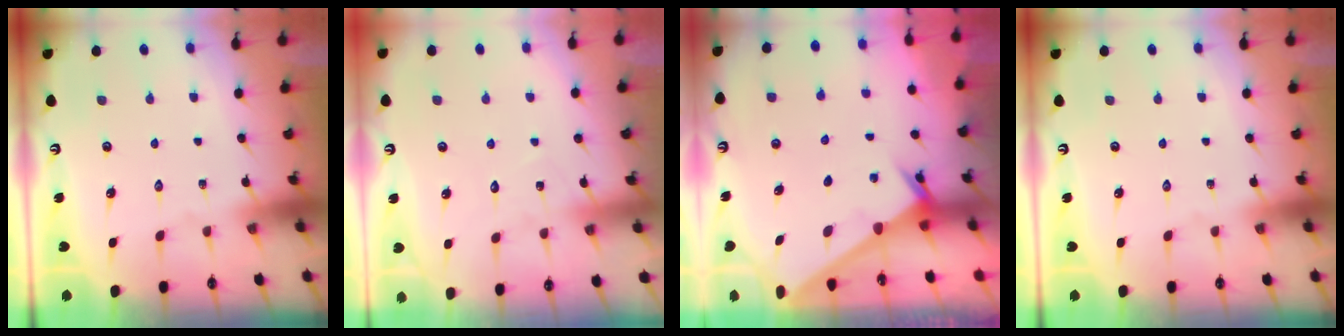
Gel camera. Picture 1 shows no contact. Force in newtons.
{"total": 6.4, "press": 6.4, "slide": 0.7}
{"total": 2.5, "press": 2.5, "slide": 0.2}
{"total": 0.0}